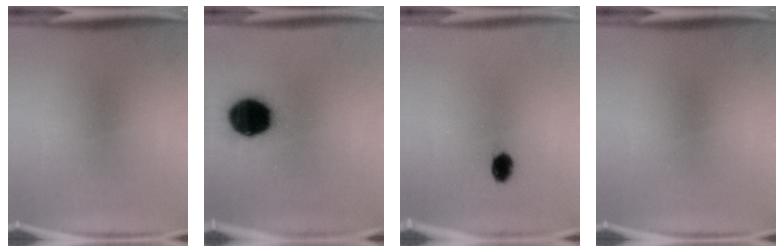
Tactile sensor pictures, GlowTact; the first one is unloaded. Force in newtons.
{"total": 17.9}
{"total": 2.9}
{"total": 0.0}